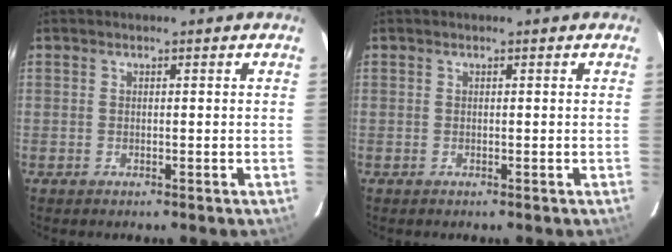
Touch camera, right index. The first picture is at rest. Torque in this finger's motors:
{"motor_torque": [0.24, 0.28, 0.04, -0.01]}